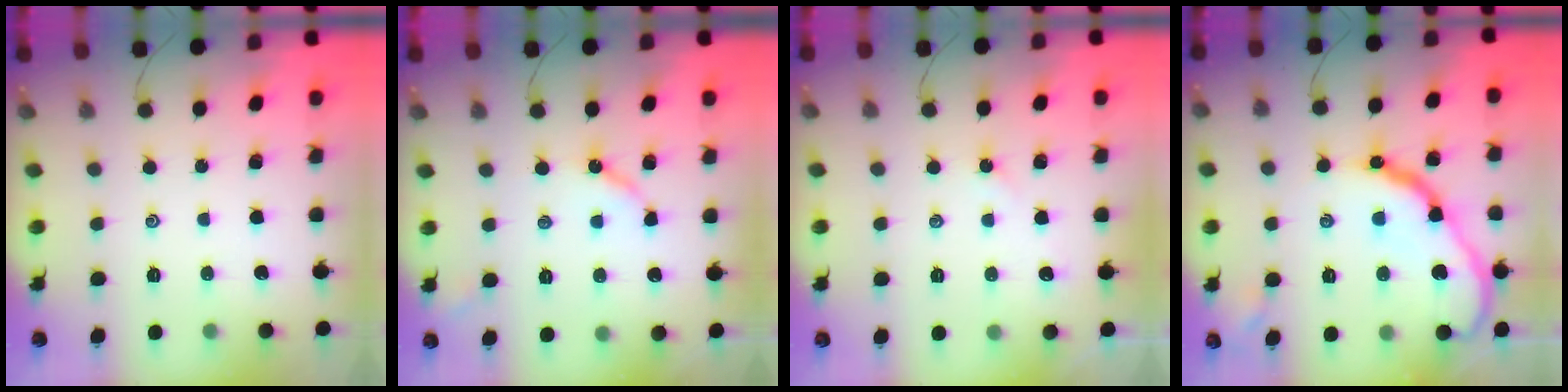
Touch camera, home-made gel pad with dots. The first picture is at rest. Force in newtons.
{"total": 5.5, "press": 5.5, "slide": 0.5}
{"total": 1.9, "press": 1.9, "slide": 0.3}
{"total": 17.6, "press": 17.6, "slide": 1.6}